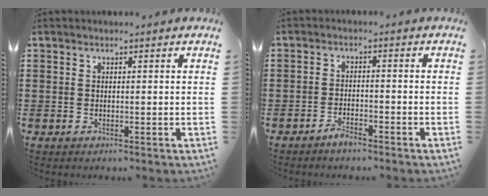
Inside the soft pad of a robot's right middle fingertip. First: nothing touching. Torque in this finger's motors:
{"motor_torque": [0.06, 0.56, 0.00, 0.00]}